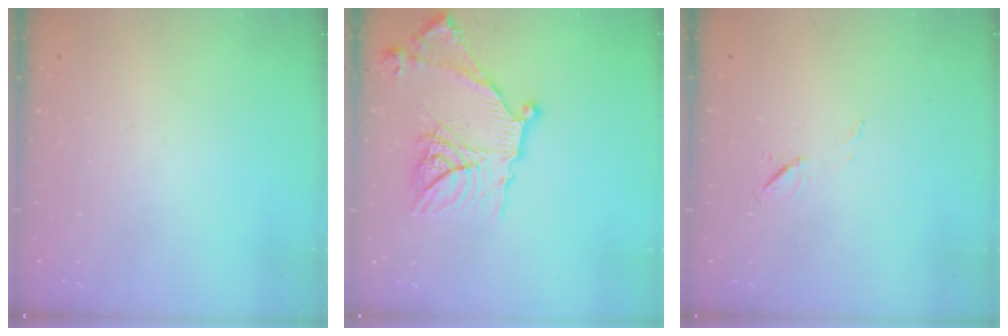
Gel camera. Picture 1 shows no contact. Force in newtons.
{"total": 17.4, "press": 17.4, "slide": 0.5}
{"total": 5.0, "press": 4.6, "slide": 1.9}